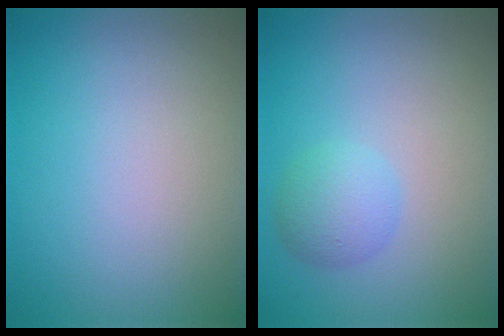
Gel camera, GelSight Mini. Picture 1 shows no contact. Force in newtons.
{"total": 2.5, "press": 2.5, "slide": 0.2}